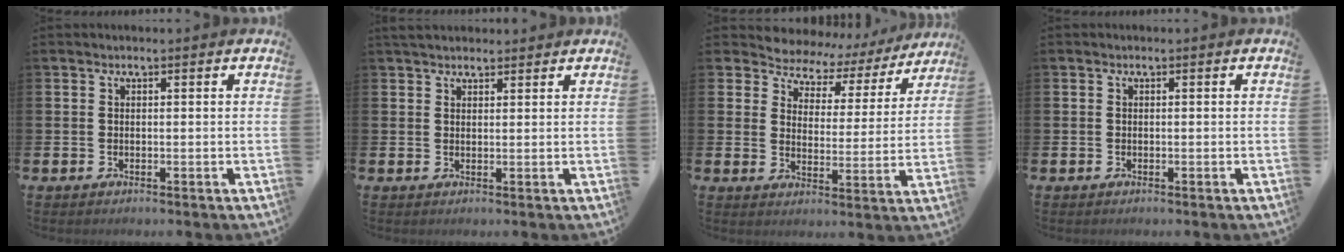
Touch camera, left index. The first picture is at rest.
{"total": 2.6, "force": [2.4, 0.9, 0.5], "torque": [-0.006, -0.004, 0.042]}
{"total": 5.0, "force": [4.4, 2.4, 0.5], "torque": [-0.041, -0.036, 0.069]}
{"total": 0.0}